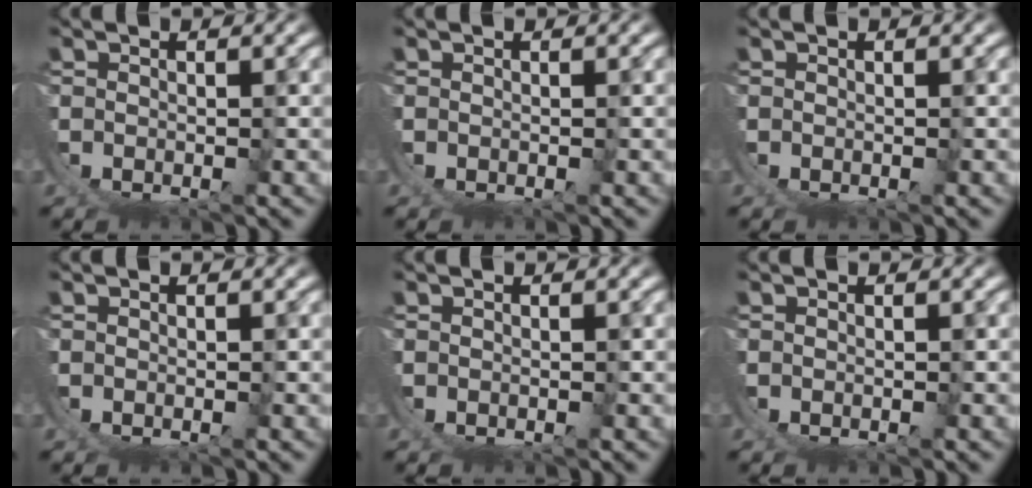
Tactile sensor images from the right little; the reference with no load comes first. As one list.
[{"total": 0.0}, {"total": 0.0}, {"total": 0.0}, {"total": 0.0}, {"total": 0.0}]